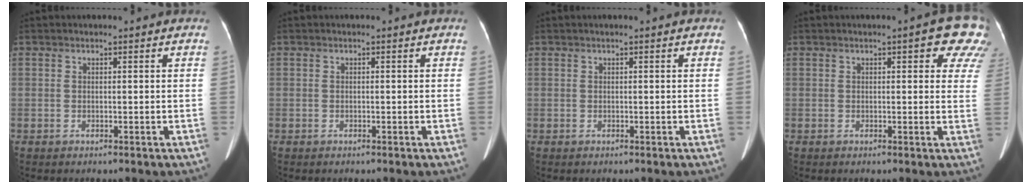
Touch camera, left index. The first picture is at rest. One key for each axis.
{"total": 0.0}
{"total": 0.0}
{"total": 8.1, "fx": 4.8, "fy": 2.4, "fz": 6.1, "tx": -0.050, "ty": 0.002, "tz": 0.034}